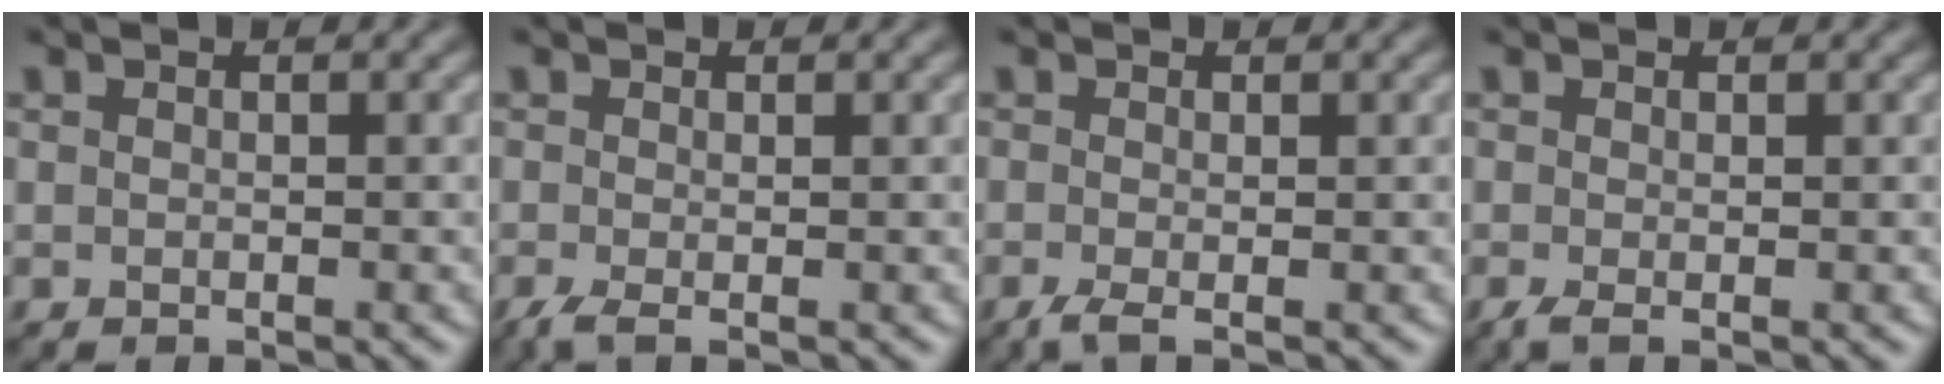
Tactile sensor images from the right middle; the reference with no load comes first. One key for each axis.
{"total": 1.8, "fx": -0.8, "fy": 0.4, "fz": 1.6, "tx": -0.041, "ty": -0.009, "tz": -0.019}
{"total": 1.9, "fx": -0.8, "fy": 0.4, "fz": 1.7, "tx": -0.039, "ty": -0.009, "tz": -0.019}
{"total": 1.3, "fx": -0.4, "fy": 0.2, "fz": 1.2, "tx": -0.028, "ty": -0.009, "tz": -0.011}